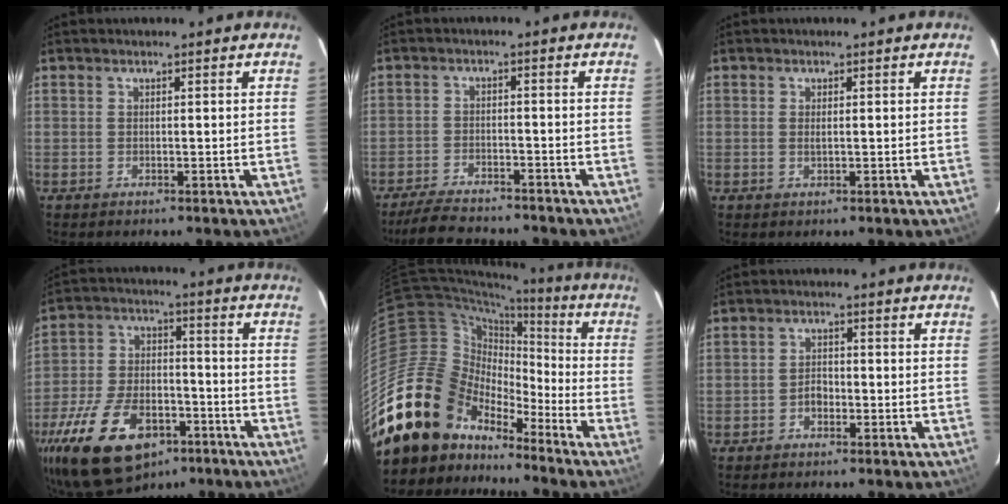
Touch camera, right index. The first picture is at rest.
{"total": 9.5, "force": [-8.5, 2.3, 3.6], "torque": [-0.095, -0.013, -0.134]}
{"total": 1.0, "force": [0.0, 0.3, 1.0], "torque": [-0.020, 0.000, 0.001]}
{"total": 23.2, "force": [-13.4, 12.6, 14.1], "torque": [-0.310, -0.021, -0.213]}
{"total": 21.3, "force": [-15.2, 13.2, 6.7], "torque": [-0.148, 0.031, -0.265]}
{"total": 2.3, "force": [-1.2, 1.6, 1.1], "torque": [-0.023, 0.008, -0.021]}